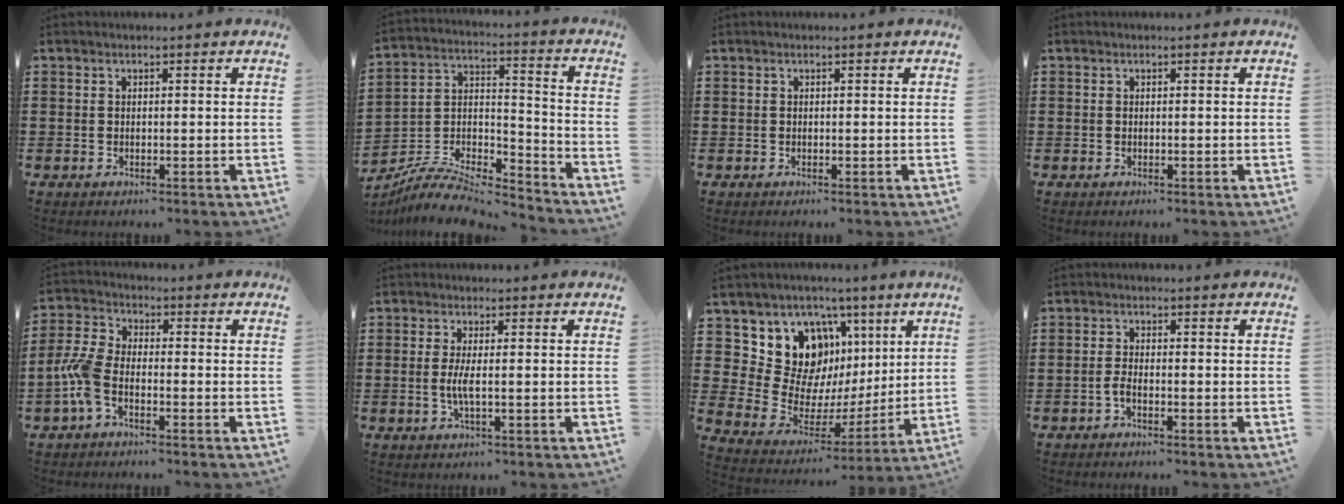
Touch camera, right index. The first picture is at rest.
{"total": 8.2, "force": [-7.6, 1.9, 2.4], "torque": [-0.043, 0.012, -0.150]}
{"total": 0.0}
{"total": 0.0}
{"total": 5.9, "force": [-2.8, 2.6, 4.4], "torque": [-0.126, -0.008, -0.063]}
{"total": 2.9, "force": [-0.2, 0.3, 2.9], "torque": [-0.067, -0.008, -0.009]}
{"total": 13.0, "force": [5.4, 10.7, 5.1], "torque": [-0.120, -0.033, 0.112]}
{"total": 1.7, "force": [-0.9, 0.4, 1.4], "torque": [-0.034, -0.002, -0.018]}